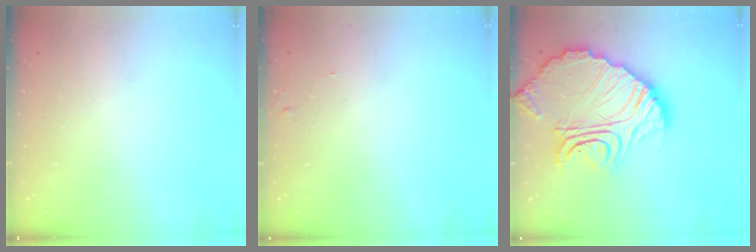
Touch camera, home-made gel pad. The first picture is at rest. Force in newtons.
{"total": 5.2, "press": 5.2, "slide": 0.4}
{"total": 24.0, "press": 23.8, "slide": 2.7}